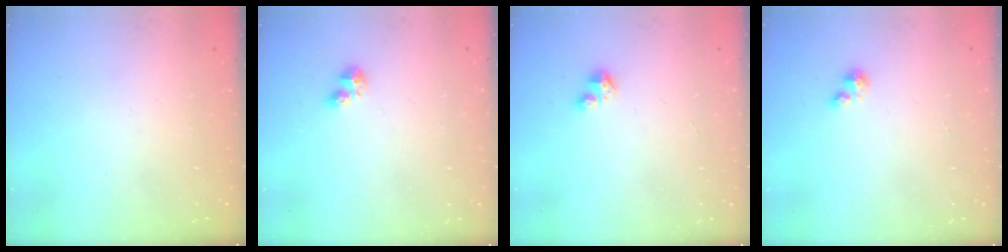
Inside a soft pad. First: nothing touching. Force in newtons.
{"total": 2.3, "press": 2.2, "slide": 0.5}
{"total": 1.9, "press": 1.9, "slide": 0.1}
{"total": 1.7, "press": 1.7, "slide": 0.4}